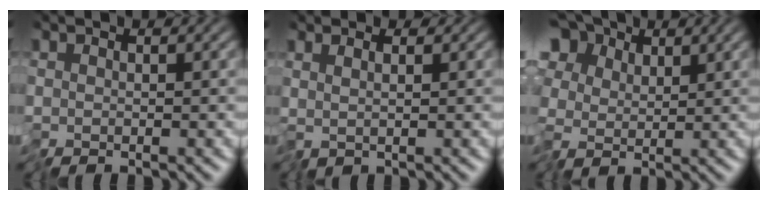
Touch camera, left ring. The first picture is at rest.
{"total": 0.9, "force": [0.8, 0.1, 0.5], "torque": [-0.011, 0.004, 0.014]}
{"total": 8.0, "force": [3.3, 5.8, 4.5], "torque": [-0.099, 0.033, 0.029]}